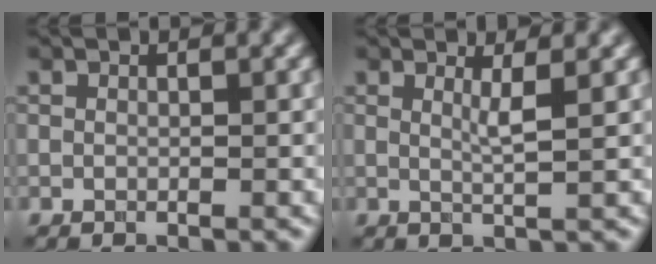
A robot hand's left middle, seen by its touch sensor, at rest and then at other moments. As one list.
[{"total": 1.7, "force": [0.6, 0.2, 1.6], "torque": [-0.029, -0.004, 0.009]}]